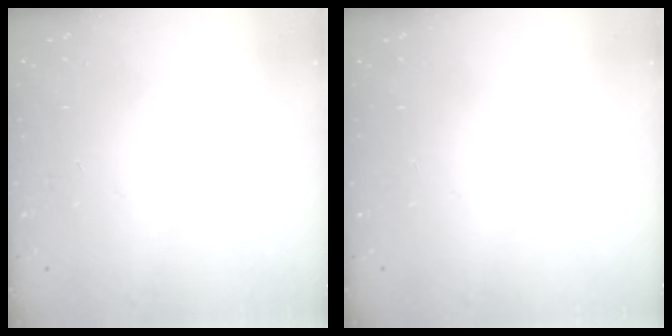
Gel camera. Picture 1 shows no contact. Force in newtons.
{"total": 0.0}